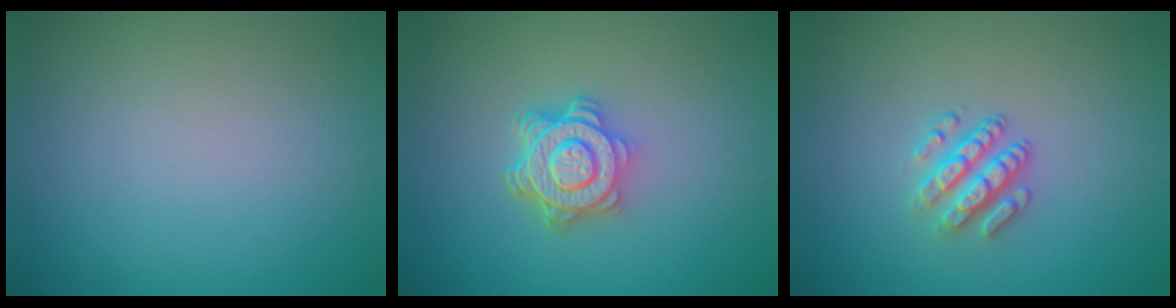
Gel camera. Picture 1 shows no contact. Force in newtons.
{"total": 4.8, "press": 3.7, "slide": 3.0}
{"total": 2.8, "press": 2.4, "slide": 1.5}